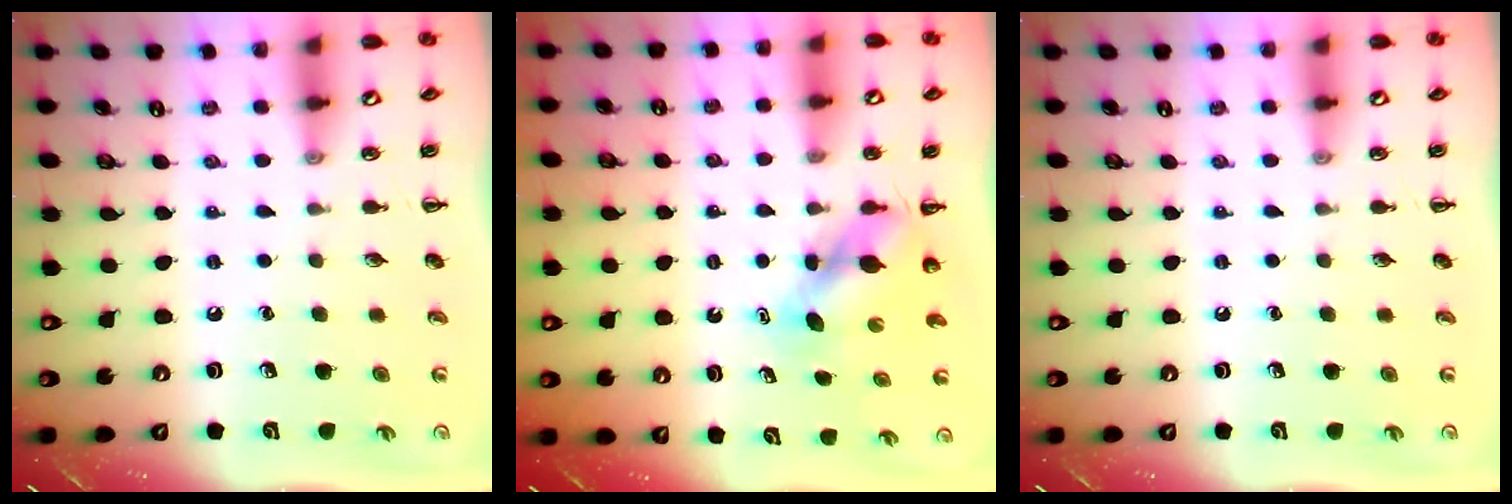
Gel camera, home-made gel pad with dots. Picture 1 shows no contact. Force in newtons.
{"total": 5.1, "press": 5.1, "slide": 0.6}
{"total": 0.0}